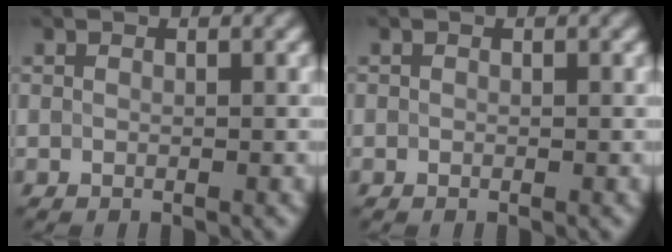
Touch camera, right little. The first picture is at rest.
{"total": 0.0}